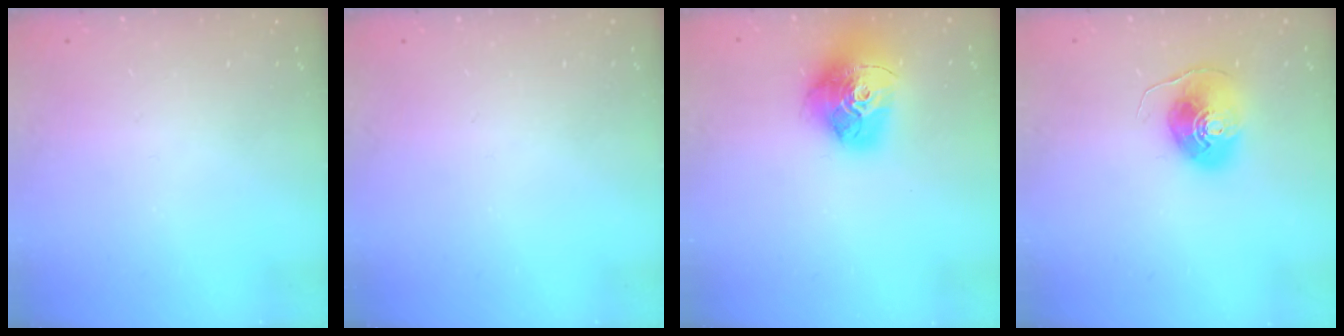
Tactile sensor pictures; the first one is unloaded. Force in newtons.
{"total": 0.0}
{"total": 18.4, "press": 18.3, "slide": 2.0}
{"total": 8.5, "press": 8.4, "slide": 1.2}